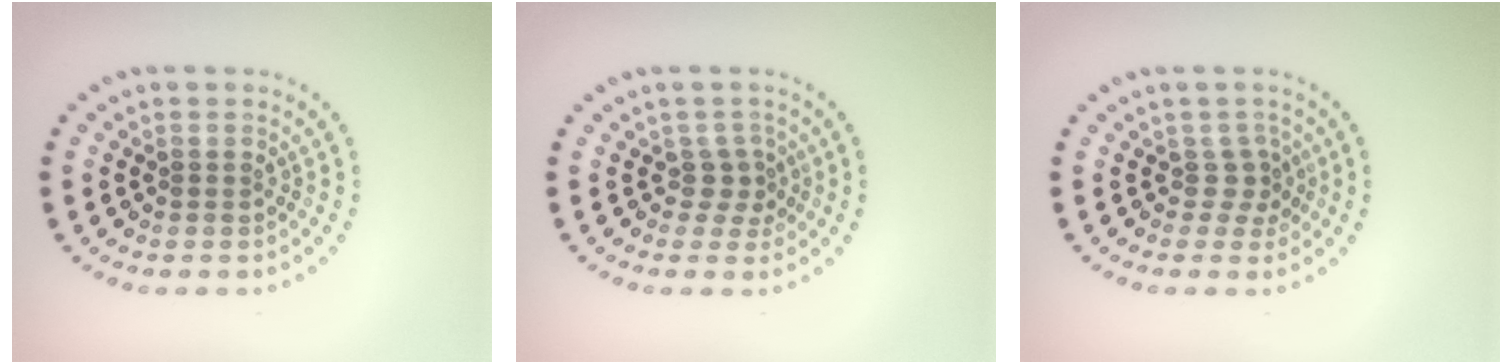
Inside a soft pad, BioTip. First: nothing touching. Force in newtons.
{"total": 2.0, "press": 1.3, "slide": 1.5}
{"total": 1.9, "press": 1.3, "slide": 1.5}